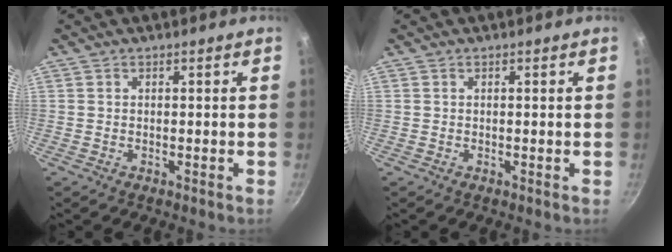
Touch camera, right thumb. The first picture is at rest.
{"total": 0.0}